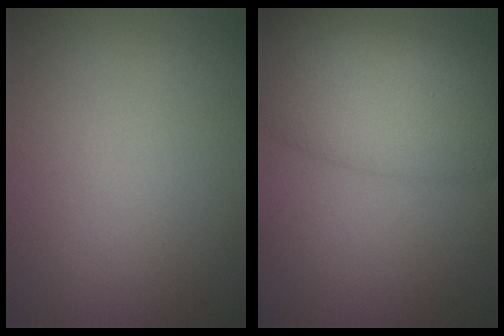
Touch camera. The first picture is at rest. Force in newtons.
{"total": 7.4, "press": 7.4, "slide": 0.1}